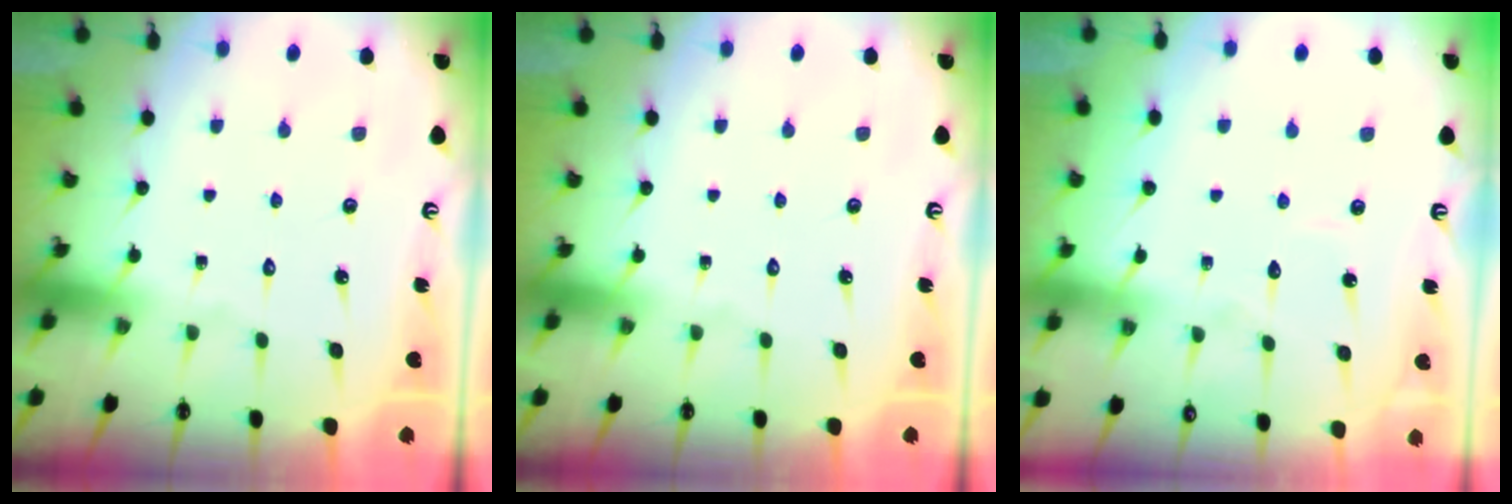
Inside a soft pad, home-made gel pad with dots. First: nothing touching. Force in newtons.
{"total": 0.0}
{"total": 3.2, "press": 3.1, "slide": 0.3}